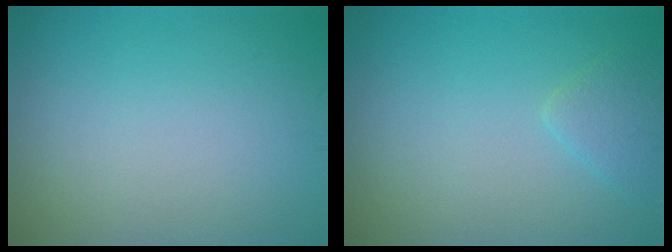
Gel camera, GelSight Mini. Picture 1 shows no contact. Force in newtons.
{"total": 1.5, "press": 1.5, "slide": 0.0}